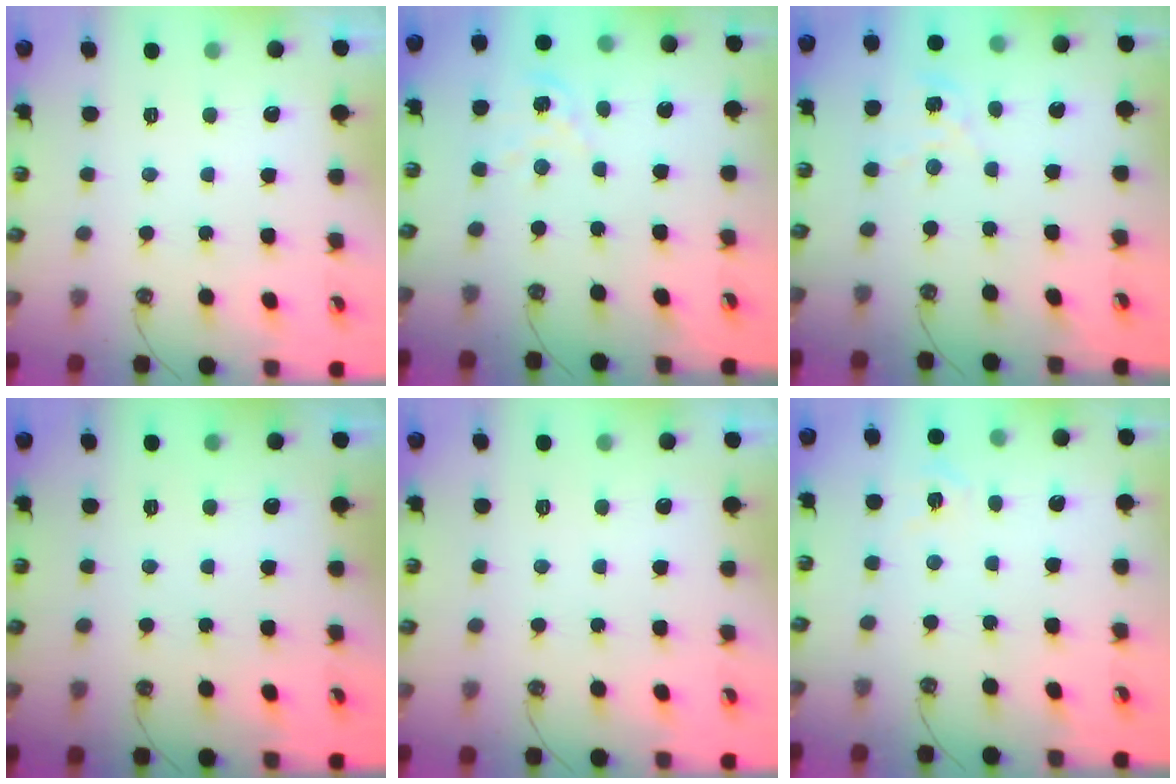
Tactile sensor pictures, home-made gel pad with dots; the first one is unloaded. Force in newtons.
{"total": 2.9, "press": 2.9, "slide": 0.3}
{"total": 2.9, "press": 2.9, "slide": 0.4}
{"total": 0.0}
{"total": 0.0}
{"total": 5.9, "press": 5.9, "slide": 0.6}